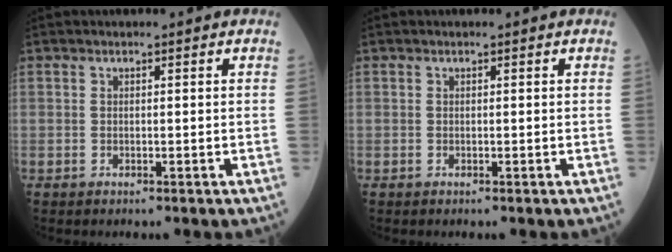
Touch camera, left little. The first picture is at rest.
{"total": 0.0}